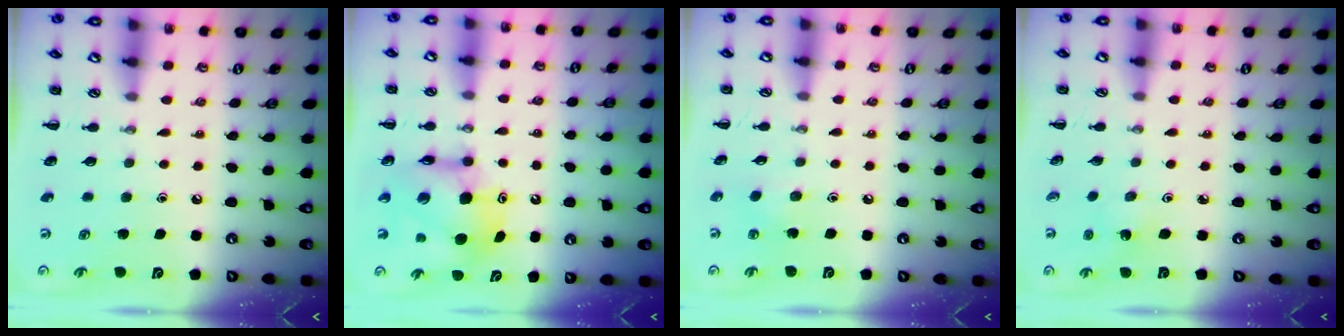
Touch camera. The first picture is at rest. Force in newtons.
{"total": 9.4, "press": 9.1, "slide": 2.2}
{"total": 2.1, "press": 2.0, "slide": 0.8}
{"total": 2.1, "press": 2.0, "slide": 0.7}